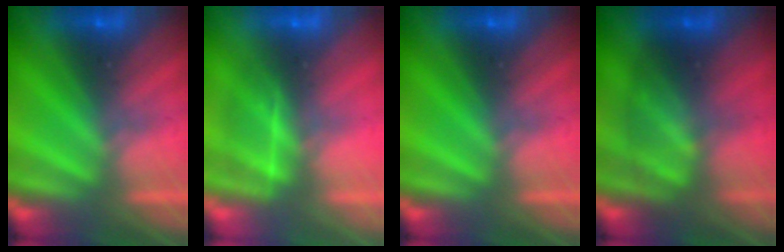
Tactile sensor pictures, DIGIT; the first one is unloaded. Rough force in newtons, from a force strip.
{"total": 4.7}
{"total": 0.0}
{"total": 2.3}